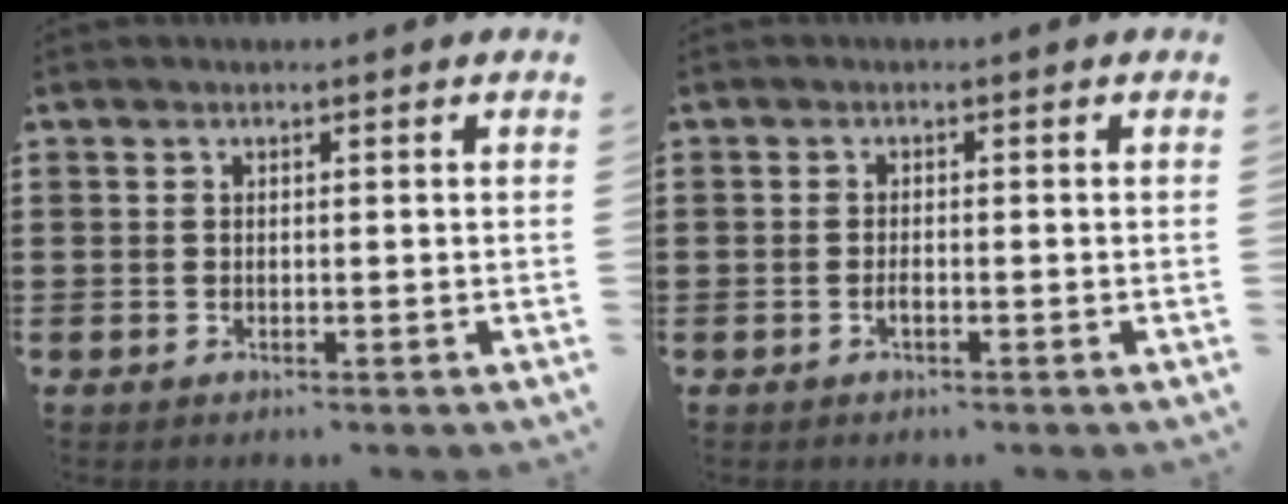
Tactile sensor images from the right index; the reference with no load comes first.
{"total": 1.0, "force": [-0.6, 0.3, 0.8], "torque": [-0.015, -0.002, -0.010]}